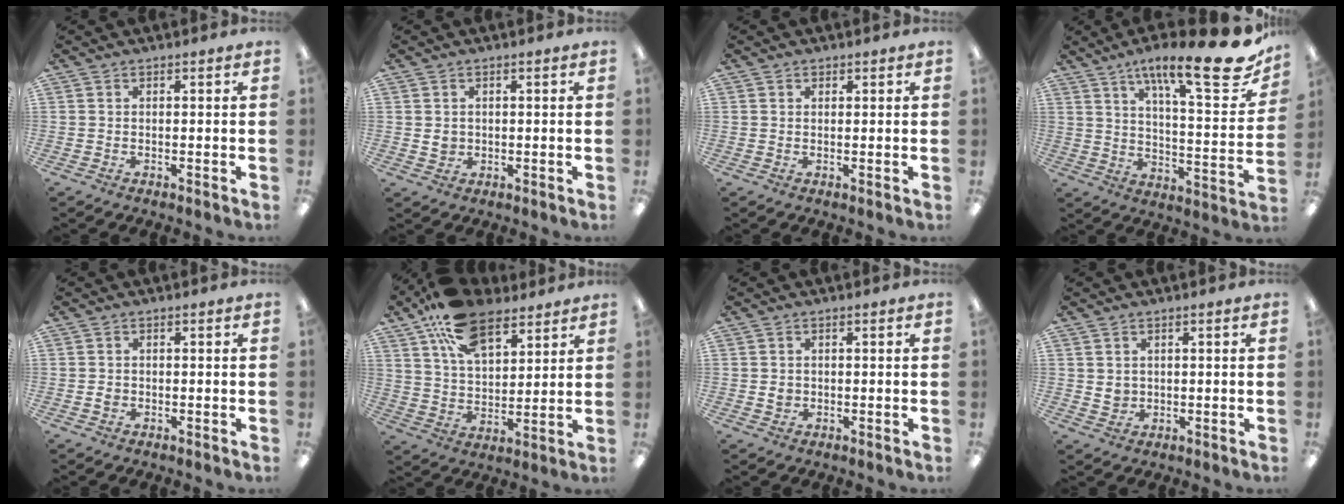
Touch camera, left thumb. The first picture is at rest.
{"total": 2.4, "force": [0.4, 2.2, 1.0], "torque": [-0.011, 0.000, 0.006]}
{"total": 1.1, "force": [0.8, 0.7, 0.0], "torque": [0.007, -0.002, 0.013]}
{"total": 20.9, "force": [13.9, 5.5, 14.6], "torque": [-0.216, -0.089, 0.219]}
{"total": 1.2, "force": [-0.1, 1.1, 0.5], "torque": [-0.009, 0.005, -0.005]}
{"total": 16.8, "force": [10.5, 9.0, 9.4], "torque": [-0.165, -0.038, 0.191]}
{"total": 1.9, "force": [0.1, 1.7, 0.8], "torque": [-0.008, 0.001, -0.001]}
{"total": 2.7, "force": [1.1, 2.3, 0.7], "torque": [-0.010, -0.001, 0.019]}